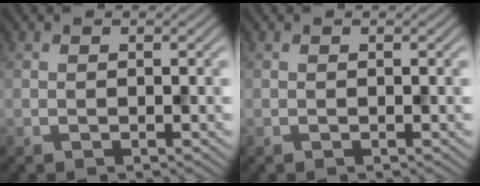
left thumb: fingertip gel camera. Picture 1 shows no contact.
{"total": 0.0}